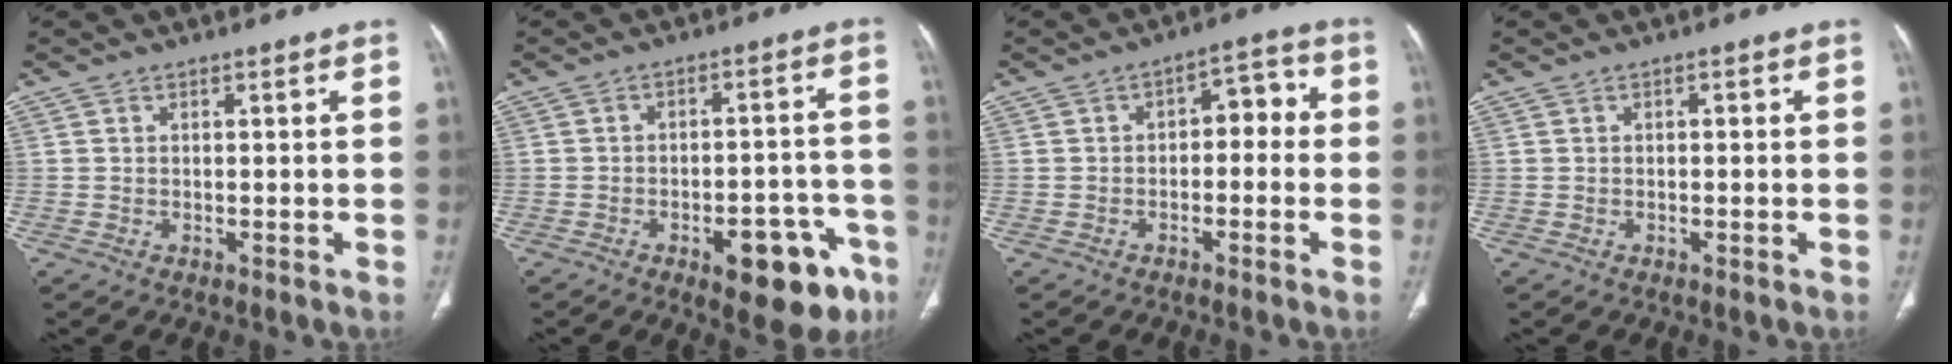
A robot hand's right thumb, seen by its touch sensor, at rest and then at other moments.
{"total": 14.4, "force": [-7.4, 6.2, 10.7], "torque": [-0.095, 0.045, -0.089]}
{"total": 6.1, "force": [-0.6, 3.8, 4.8], "torque": [-0.037, 0.037, -0.019]}
{"total": 0.9, "force": [0.1, 0.5, 0.7], "torque": [-0.008, 0.002, -0.002]}